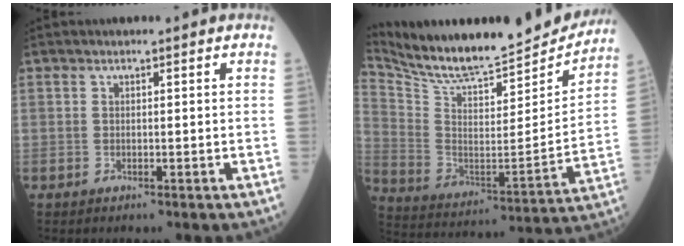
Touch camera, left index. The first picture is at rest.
{"total": 25.0, "force": [23.0, 3.7, 9.0], "torque": [-0.169, -0.054, 0.349]}